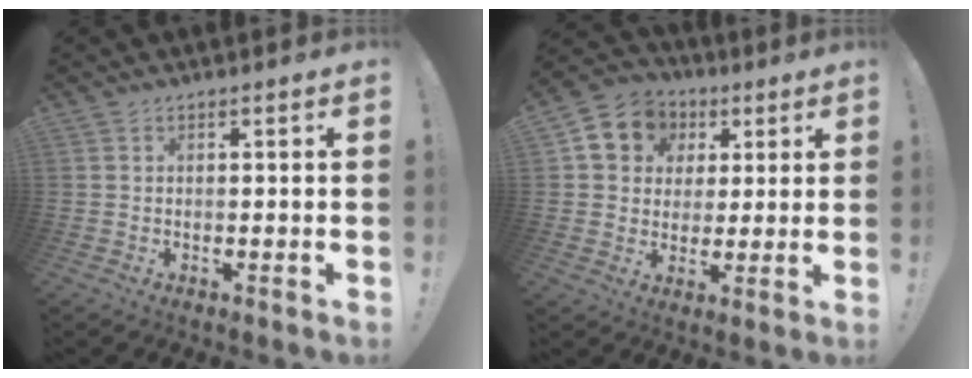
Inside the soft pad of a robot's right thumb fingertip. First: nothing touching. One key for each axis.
{"total": 11.2, "fx": 3.8, "fy": 9.6, "fz": 4.2, "tx": -0.054, "ty": -0.014, "tz": 0.078}